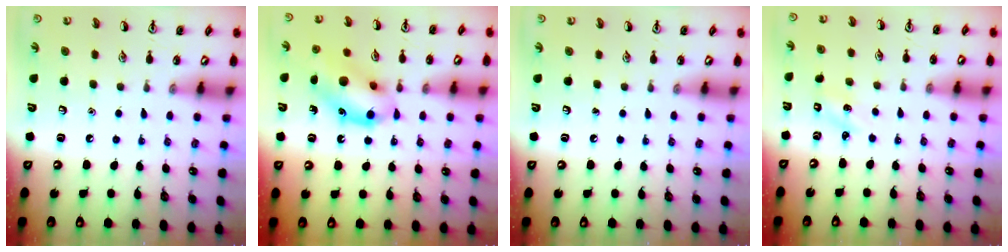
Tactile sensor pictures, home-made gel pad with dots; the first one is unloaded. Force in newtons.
{"total": 12.7, "press": 12.6, "slide": 1.4}
{"total": 0.0}
{"total": 1.3, "press": 1.2, "slide": 0.4}